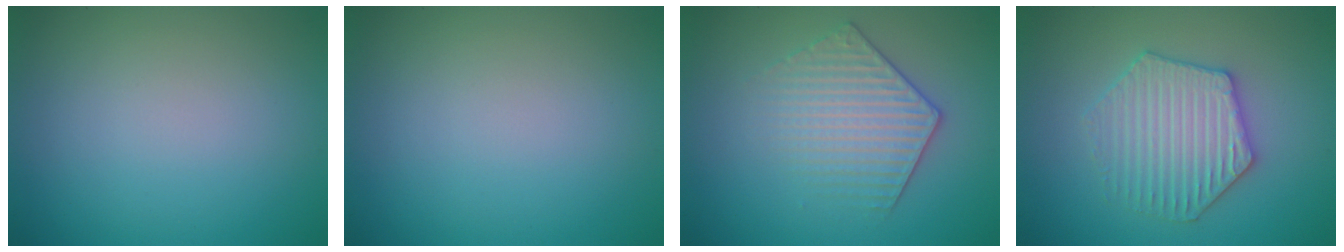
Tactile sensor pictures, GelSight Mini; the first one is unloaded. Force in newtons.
{"total": 0.0}
{"total": 3.7, "press": 3.5, "slide": 1.2}
{"total": 4.1, "press": 4.1, "slide": 0.7}